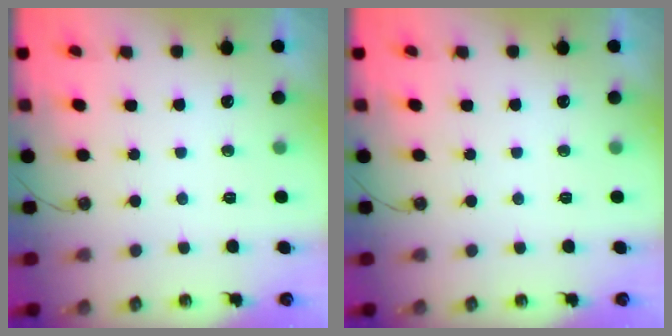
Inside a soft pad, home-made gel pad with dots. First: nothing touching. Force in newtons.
{"total": 0.0}